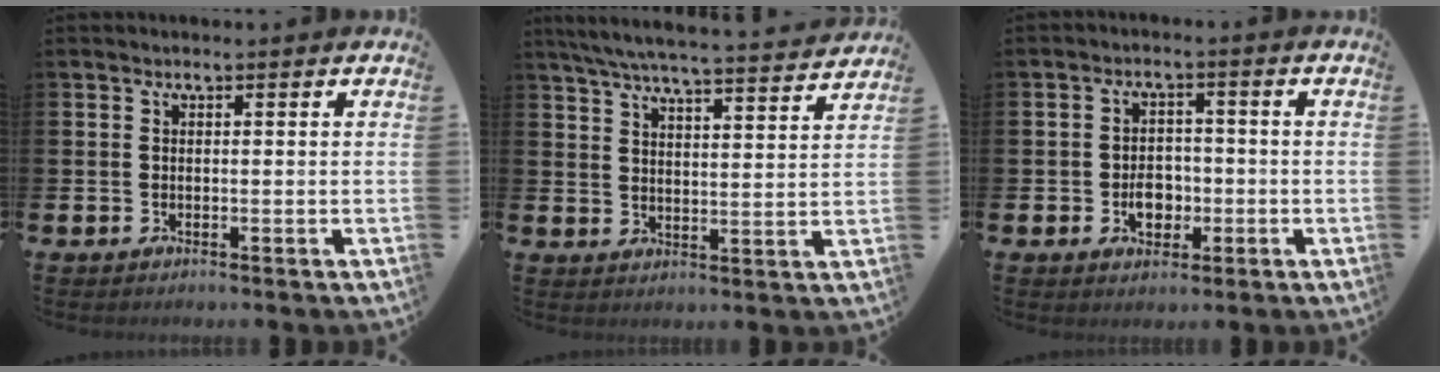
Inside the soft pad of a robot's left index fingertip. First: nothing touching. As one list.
[{"total": 6.6, "force": [6.3, 0.3, 2.1], "torque": [-0.056, -0.047, 0.109]}, {"total": 3.9, "force": [-1.1, 2.9, 2.4], "torque": [-0.029, -0.002, -0.026]}]